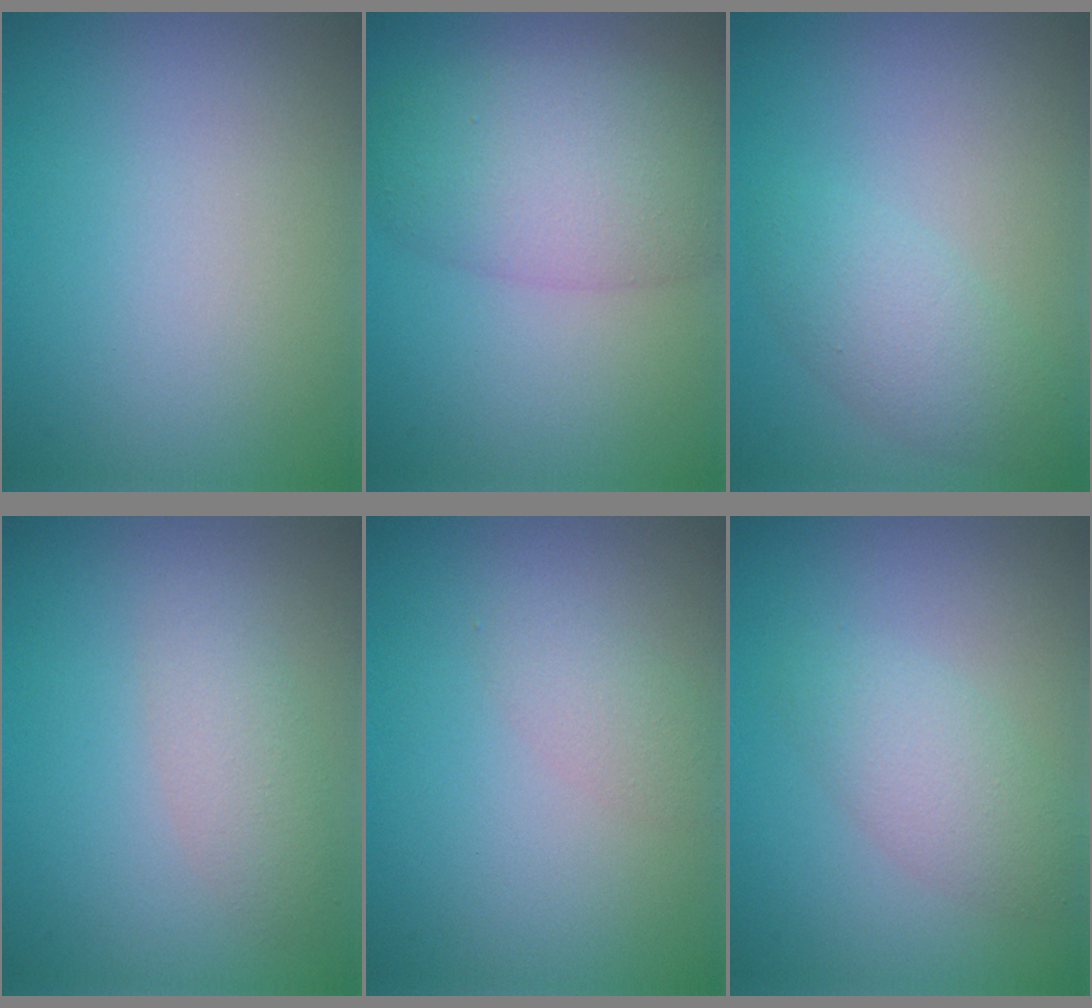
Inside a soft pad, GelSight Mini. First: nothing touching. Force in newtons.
{"total": 6.7, "press": 6.6, "slide": 0.6}
{"total": 3.1, "press": 3.1, "slide": 0.1}
{"total": 2.4, "press": 2.4, "slide": 0.1}
{"total": 1.5, "press": 1.5, "slide": 0.1}
{"total": 3.0, "press": 3.0, "slide": 0.0}